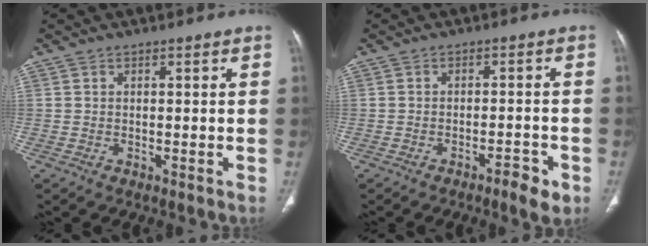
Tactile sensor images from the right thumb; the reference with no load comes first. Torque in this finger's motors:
{"motor_torque": [0.32, 0.50, -0.12, 0.05, 0.15]}